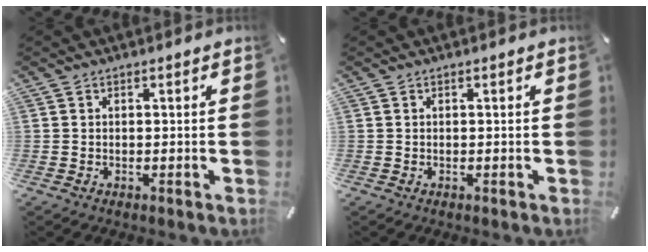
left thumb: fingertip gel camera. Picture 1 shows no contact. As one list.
[{"total": 0.0}]